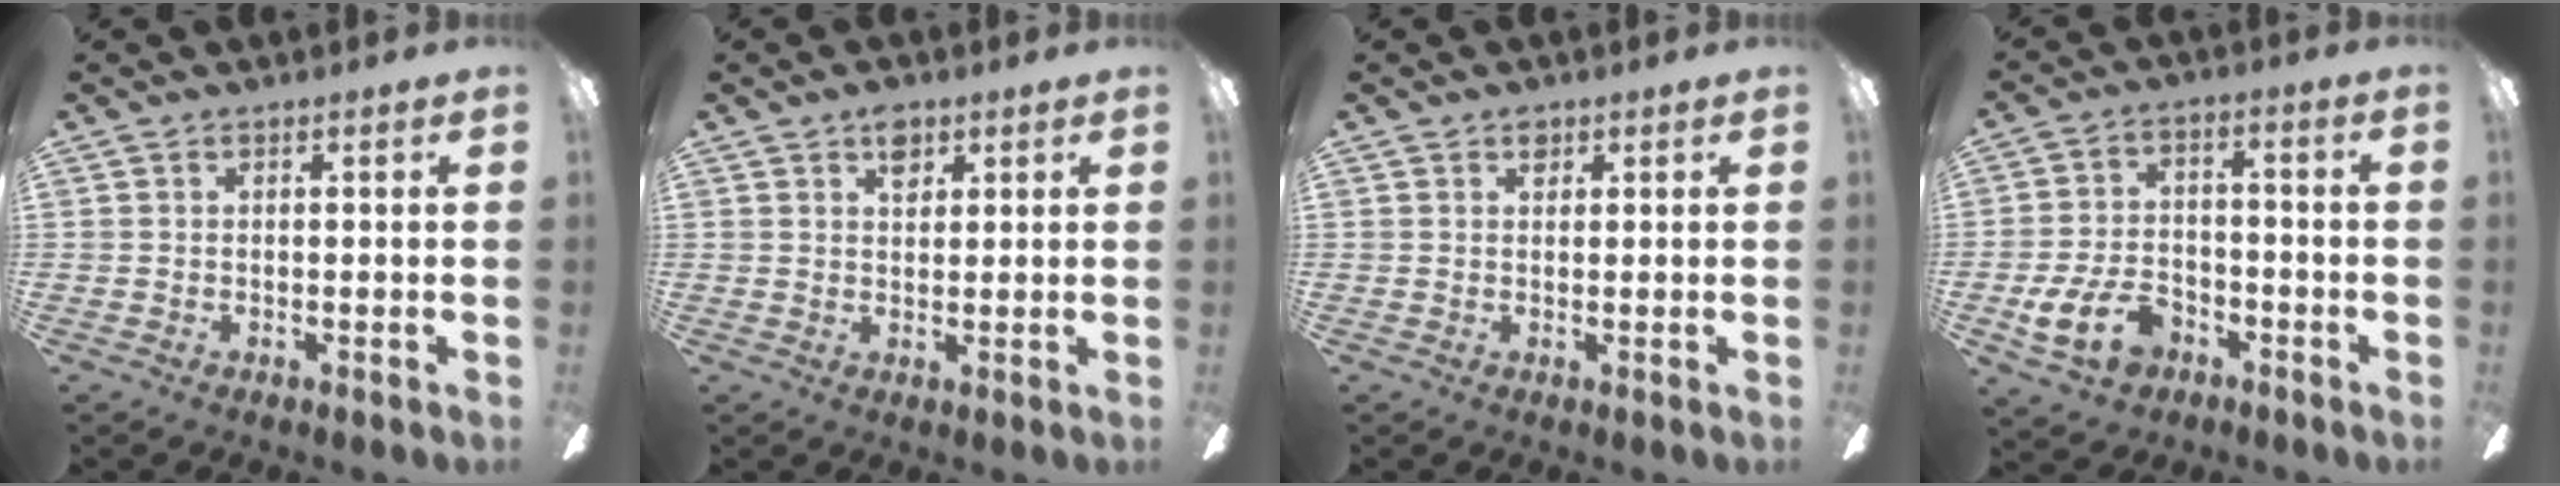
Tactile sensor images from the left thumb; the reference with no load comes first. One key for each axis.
{"total": 3.8, "fx": 2.2, "fy": 2.3, "fz": 2.1, "tx": -0.020, "ty": -0.005, "tz": 0.036}
{"total": 1.5, "fx": 0.9, "fy": 1.0, "fz": 0.6, "tx": 0.001, "ty": -0.004, "tz": 0.014}
{"total": 12.6, "fx": -6.1, "fy": 8.0, "fz": 7.7, "tx": -0.156, "ty": 0.034, "tz": -0.111}